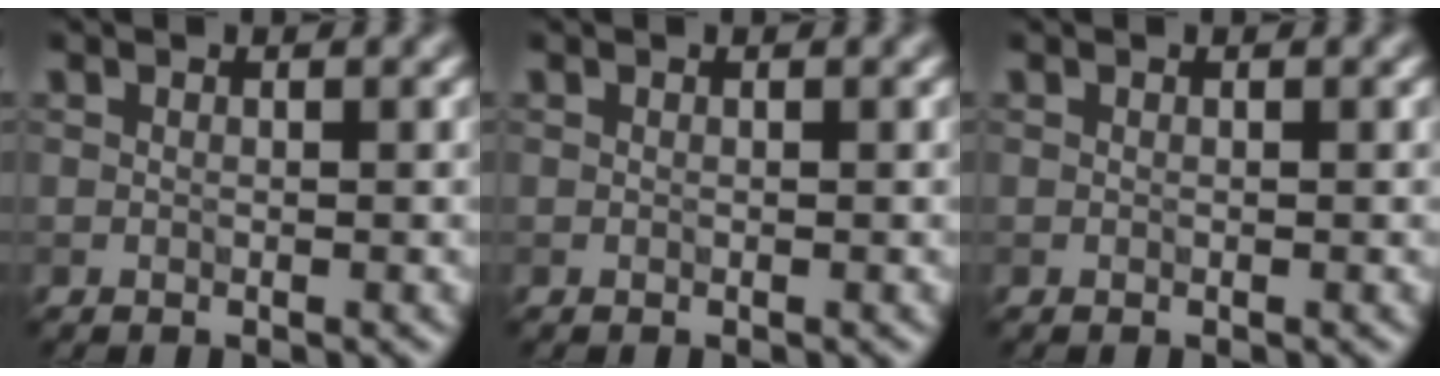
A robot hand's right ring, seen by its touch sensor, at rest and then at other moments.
{"total": 0.0}
{"total": 0.0}